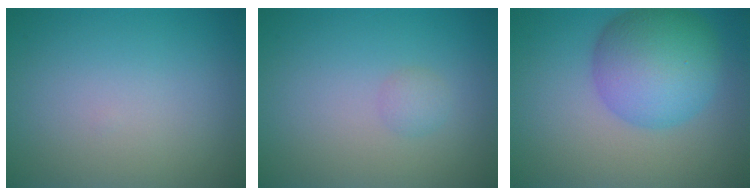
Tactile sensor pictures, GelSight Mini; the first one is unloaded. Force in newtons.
{"total": 1.0, "press": 1.0, "slide": 0.1}
{"total": 7.9, "press": 7.9, "slide": 0.2}